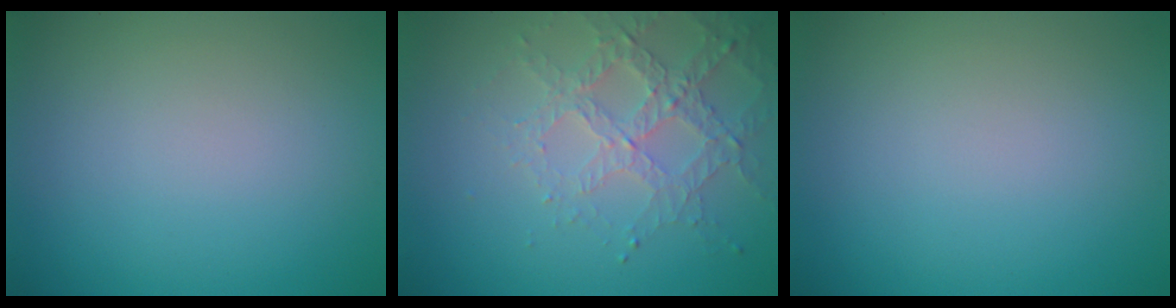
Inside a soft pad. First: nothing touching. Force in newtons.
{"total": 3.1, "press": 3.1, "slide": 0.7}
{"total": 0.0}